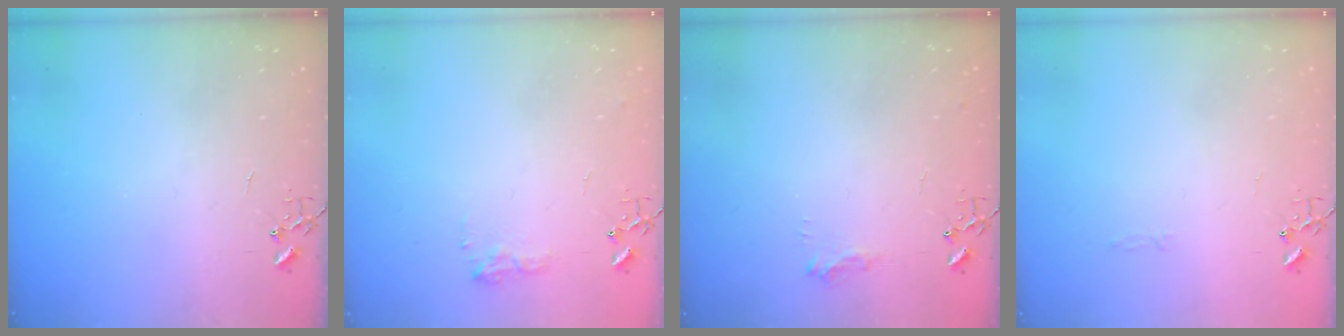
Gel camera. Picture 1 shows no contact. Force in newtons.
{"total": 7.8, "press": 7.8, "slide": 0.1}
{"total": 8.7, "press": 8.7, "slide": 0.9}
{"total": 2.8, "press": 2.8, "slide": 0.4}